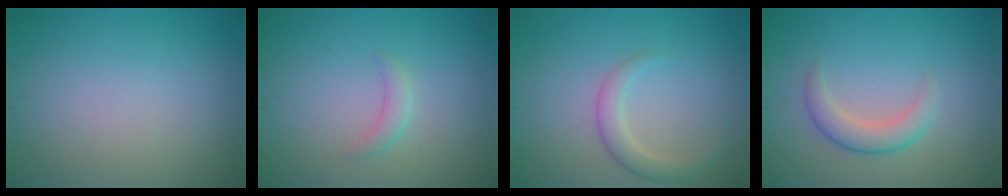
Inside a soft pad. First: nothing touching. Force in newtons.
{"total": 1.3, "press": 1.3, "slide": 0.0}
{"total": 2.4, "press": 2.4, "slide": 0.1}
{"total": 2.8, "press": 2.8, "slide": 0.2}